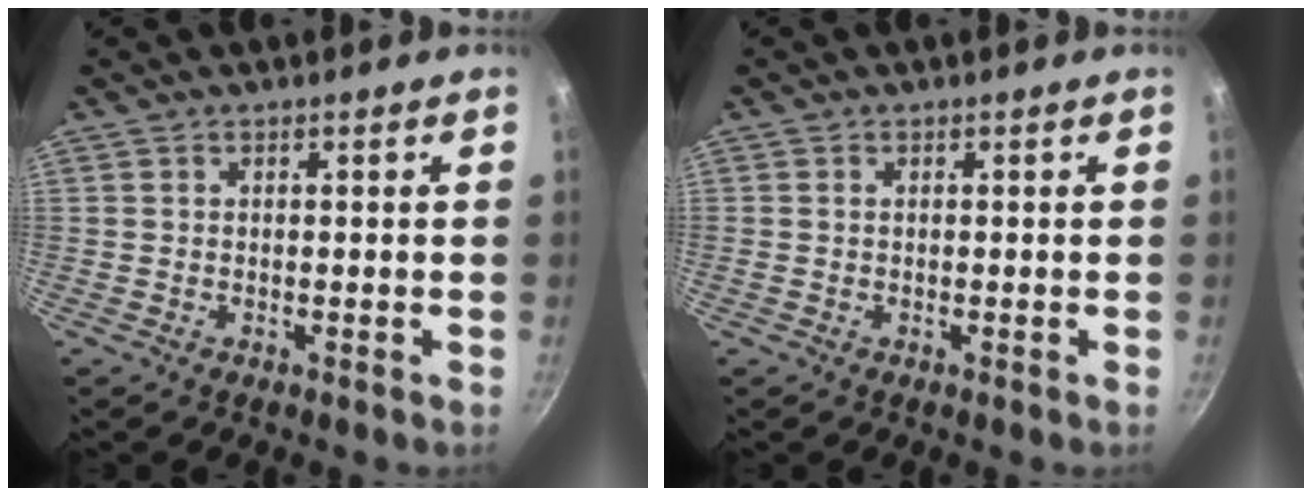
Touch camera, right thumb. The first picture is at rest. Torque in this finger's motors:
{"motor_torque": [-0.18, -0.52, -0.38, 0.16, 0.05]}